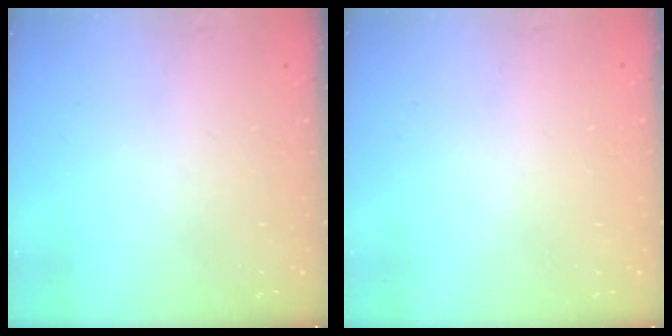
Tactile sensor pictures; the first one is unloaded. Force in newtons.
{"total": 1.4, "press": 1.4, "slide": 0.1}